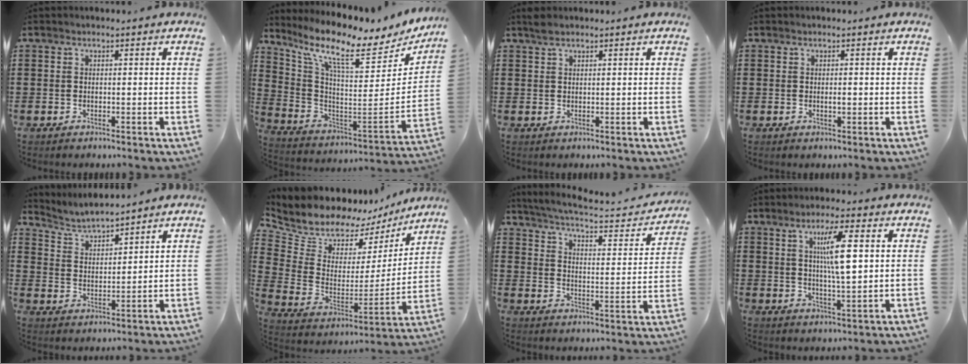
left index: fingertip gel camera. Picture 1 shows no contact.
{"total": 10.1, "force": [7.7, 2.0, 6.2], "torque": [-0.148, -0.066, 0.125]}
{"total": 1.4, "force": [1.1, 0.5, 0.7], "torque": [-0.018, 0.002, 0.021]}
{"total": 1.0, "force": [0.1, 0.3, 0.9], "torque": [-0.018, 0.000, 0.002]}
{"total": 4.0, "force": [4.0, -0.1, 0.6], "torque": [-0.030, -0.021, 0.067]}
{"total": 10.0, "force": [9.1, 3.6, 2.2], "torque": [-0.099, -0.066, 0.163]}
{"total": 4.0, "force": [3.6, -0.1, 1.8], "torque": [-0.058, -0.031, 0.053]}
{"total": 8.2, "force": [2.4, 1.8, 7.6], "torque": [-0.128, -0.002, 0.032]}